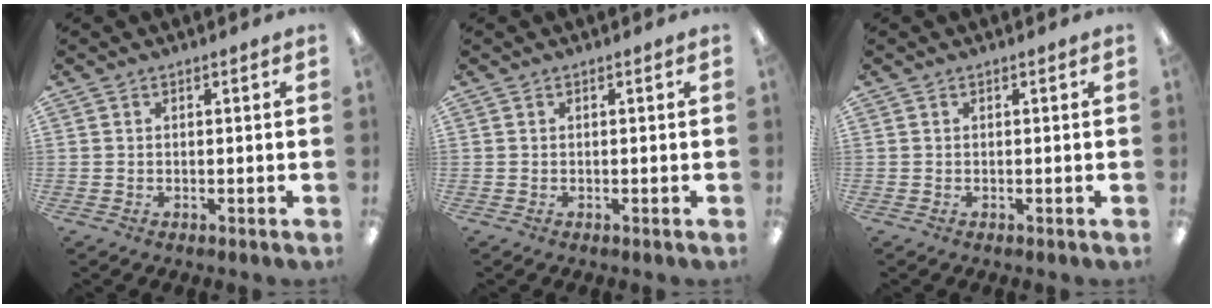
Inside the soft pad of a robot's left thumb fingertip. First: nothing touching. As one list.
[{"total": 0.0}, {"total": 0.0}]